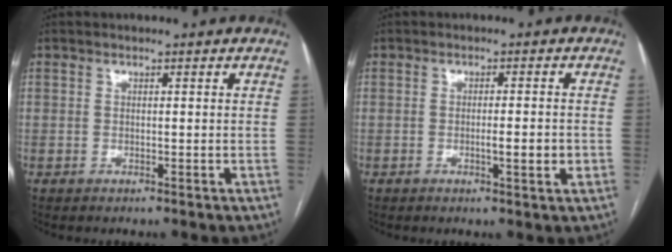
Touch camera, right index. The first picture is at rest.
{"total": 3.4, "force": [-0.8, 0.3, 3.3], "torque": [-0.053, -0.002, -0.010]}